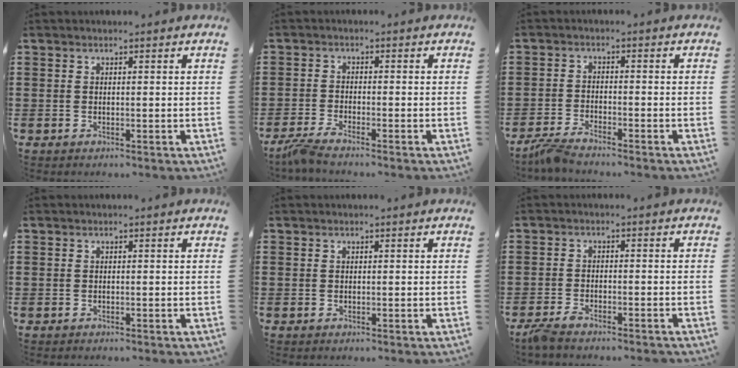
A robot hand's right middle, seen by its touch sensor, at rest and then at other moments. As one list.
[{"total": 2.9, "force": [-2.4, -0.2, 1.6], "torque": [-0.052, -0.013, -0.051]}, {"total": 3.2, "force": [-3.0, 0.0, 1.1], "torque": [-0.044, -0.010, -0.065]}, {"total": 0.0}, {"total": 0.0}, {"total": 2.8, "force": [-2.6, 0.2, 1.2], "torque": [-0.036, -0.004, -0.055]}]